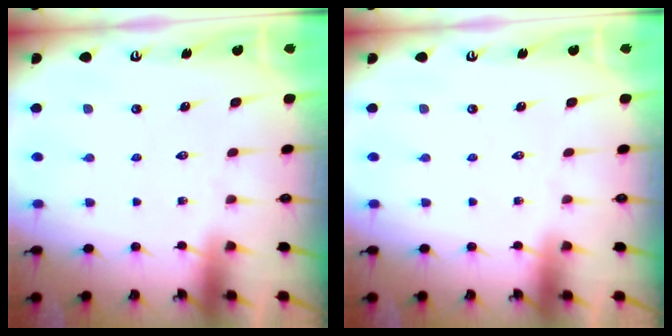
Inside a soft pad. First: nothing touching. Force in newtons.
{"total": 0.0}